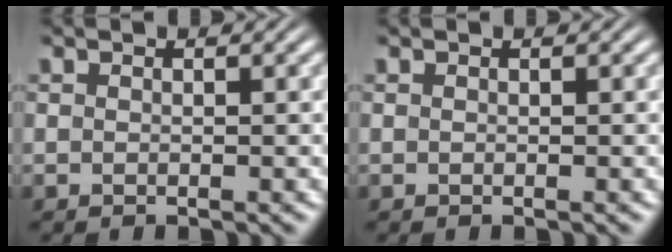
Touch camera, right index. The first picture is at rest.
{"total": 0.0}